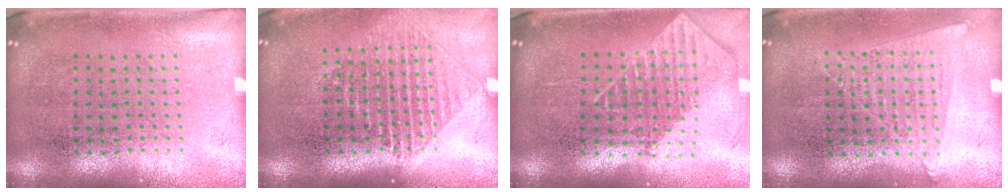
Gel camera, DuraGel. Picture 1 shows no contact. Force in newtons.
{"total": 1.2, "press": 1.2, "slide": 0.5}
{"total": 1.9, "press": 1.5, "slide": 1.3}
{"total": 1.0, "press": 0.9, "slide": 0.4}